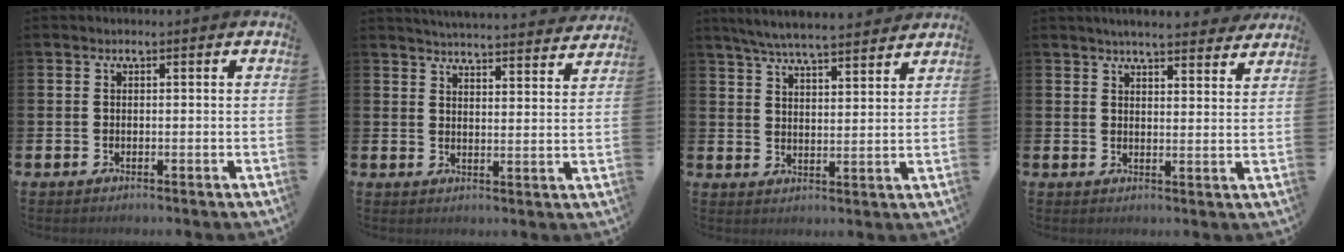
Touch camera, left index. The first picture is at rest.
{"total": 5.0, "force": [5.0, 0.0, 0.3], "torque": [-0.016, -0.040, 0.089]}
{"total": 6.2, "force": [6.0, 0.3, 1.5], "torque": [-0.044, -0.036, 0.105]}
{"total": 5.1, "force": [4.9, 0.2, 1.2], "torque": [-0.021, -0.027, 0.087]}